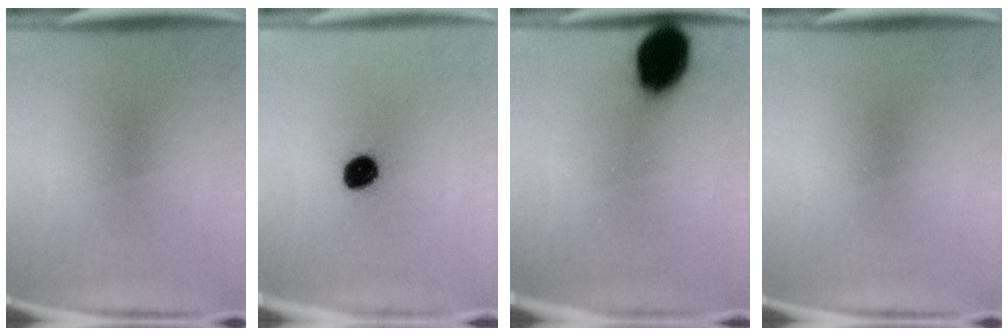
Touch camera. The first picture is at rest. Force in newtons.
{"total": 7.6}
{"total": 13.5}
{"total": 0.0}